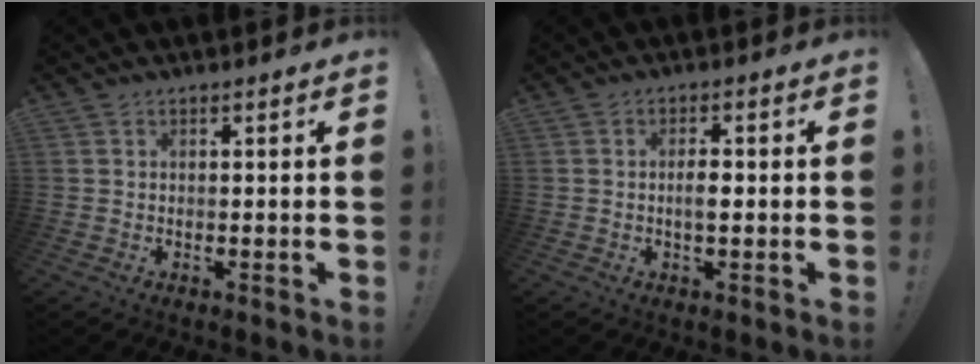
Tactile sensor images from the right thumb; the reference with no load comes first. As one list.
[{"total": 3.5, "force": [-0.5, 1.4, 3.1], "torque": [-0.058, 0.002, -0.015]}]